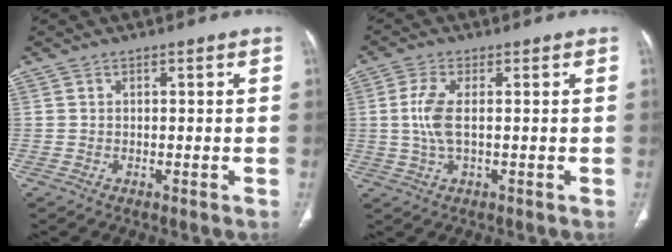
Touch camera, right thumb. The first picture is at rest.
{"total": 5.5, "force": [0.2, 2.0, 5.1], "torque": [-0.135, 0.002, 0.003]}